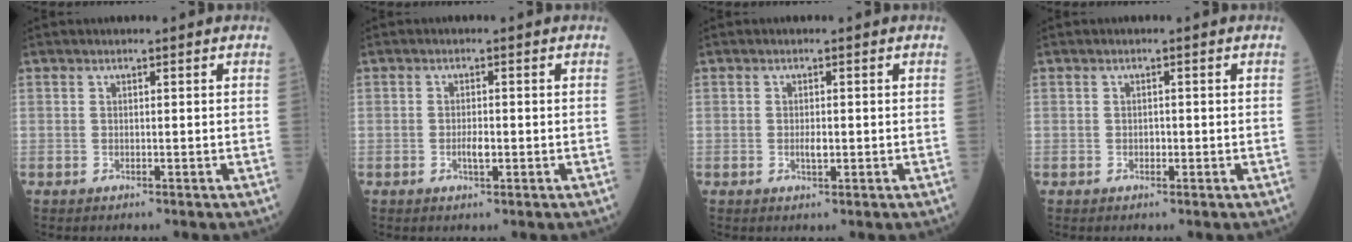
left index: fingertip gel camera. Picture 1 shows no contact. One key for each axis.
{"total": 1.8, "fx": -0.5, "fy": 0.6, "fz": 1.6, "tx": -0.033, "ty": 0.000, "tz": -0.007}
{"total": 1.4, "fx": -0.2, "fy": 0.6, "fz": 1.3, "tx": -0.027, "ty": -0.001, "tz": -0.001}
{"total": 0.7, "fx": -0.2, "fy": 0.5, "fz": 0.5, "tx": -0.009, "ty": 0.001, "tz": -0.004}